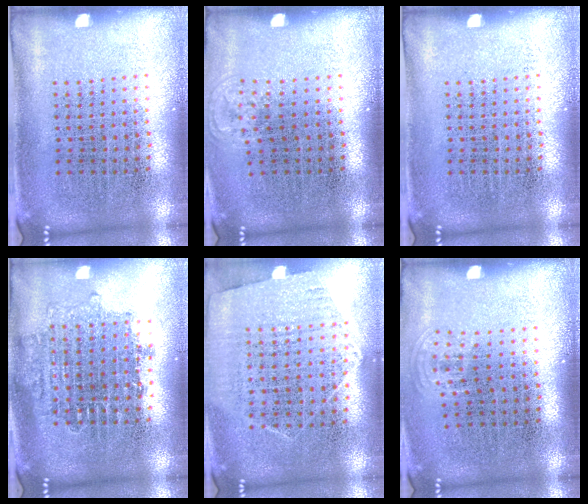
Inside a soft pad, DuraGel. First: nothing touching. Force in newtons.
{"total": 0.6, "press": 0.5, "slide": 0.3}
{"total": 0.0}
{"total": 1.6, "press": 1.3, "slide": 0.9}
{"total": 1.1, "press": 1.0, "slide": 0.5}
{"total": 0.7, "press": 0.5, "slide": 0.5}